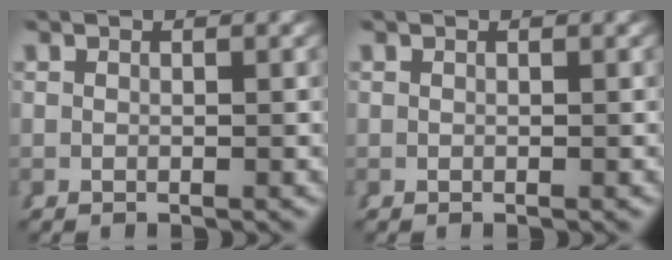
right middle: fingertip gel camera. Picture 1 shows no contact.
{"total": 0.0}